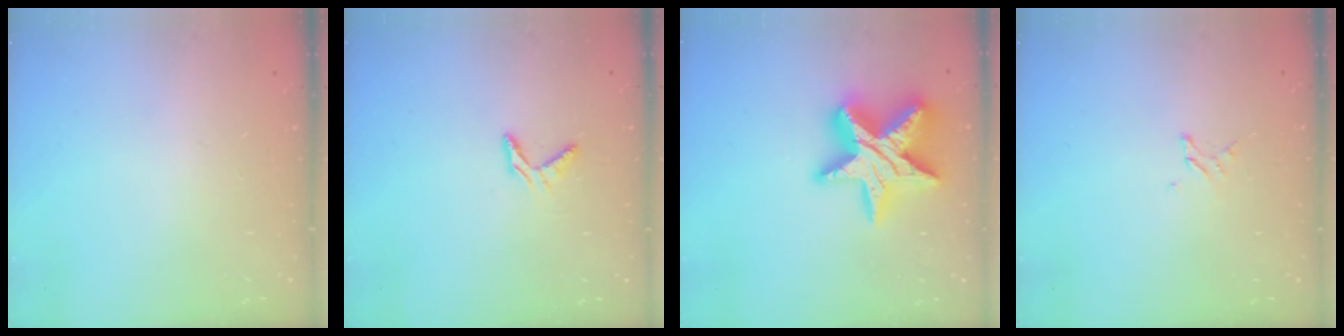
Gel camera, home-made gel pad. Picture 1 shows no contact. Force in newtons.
{"total": 4.7, "press": 4.7, "slide": 0.1}
{"total": 20.2, "press": 20.2, "slide": 1.5}
{"total": 1.2, "press": 1.2, "slide": 0.1}